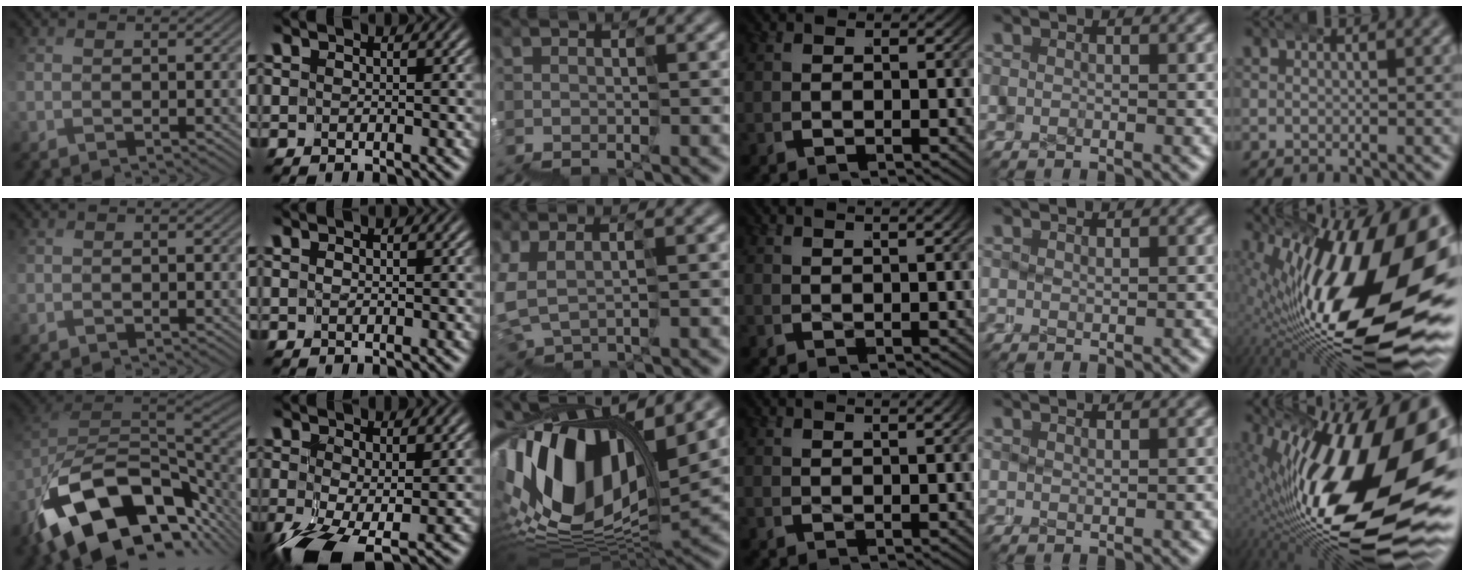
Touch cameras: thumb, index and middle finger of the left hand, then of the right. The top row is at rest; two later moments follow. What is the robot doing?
{"motion": "wrap", "object": "ethernet cable"}